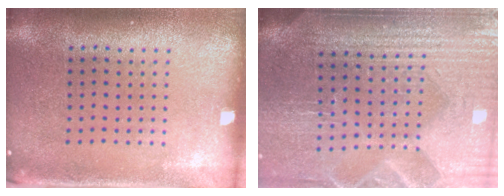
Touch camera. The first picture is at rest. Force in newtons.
{"total": 4.5, "press": 4.1, "slide": 1.8}